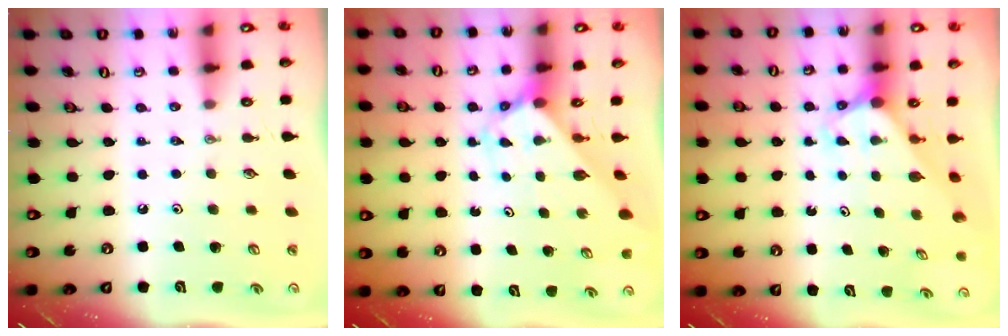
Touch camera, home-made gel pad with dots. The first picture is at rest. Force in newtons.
{"total": 2.7, "press": 2.7, "slide": 0.3}
{"total": 2.8, "press": 2.8, "slide": 0.2}